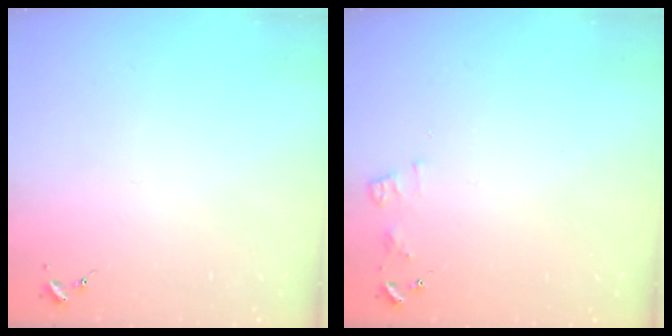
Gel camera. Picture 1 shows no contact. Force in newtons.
{"total": 5.2, "press": 5.2, "slide": 0.7}